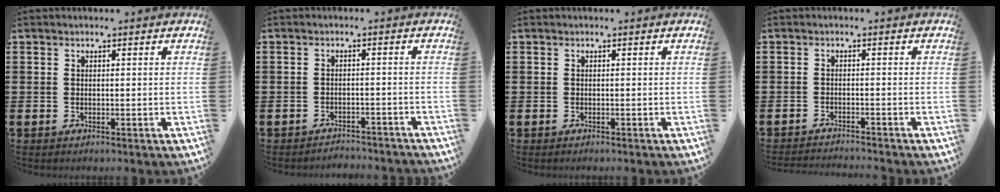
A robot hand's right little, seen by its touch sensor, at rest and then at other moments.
{"total": 1.9, "force": [-1.9, 0.0, -0.2], "torque": [-0.003, 0.004, -0.041]}
{"total": 0.0}
{"total": 1.3, "force": [-1.2, -0.3, 0.0], "torque": [-0.001, 0.002, -0.025]}